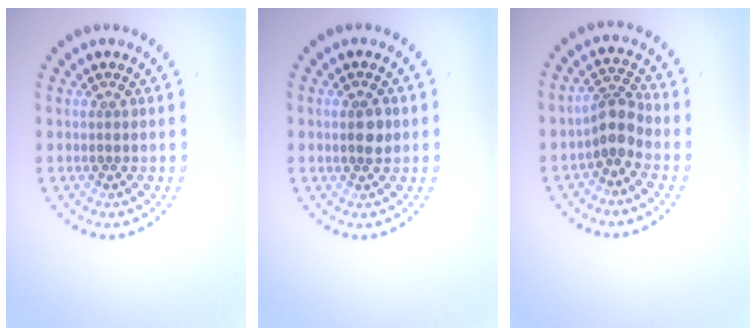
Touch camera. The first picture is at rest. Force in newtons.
{"total": 1.7, "press": 1.7, "slide": 0.3}
{"total": 2.8, "press": 2.1, "slide": 1.8}